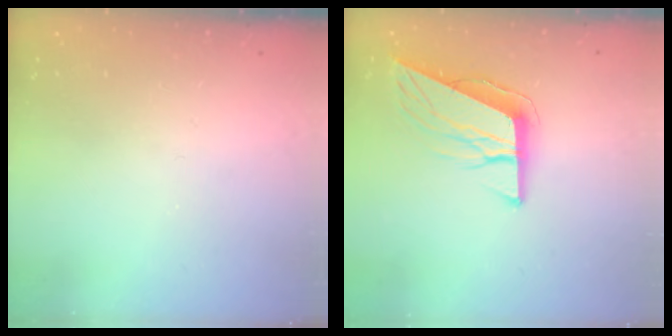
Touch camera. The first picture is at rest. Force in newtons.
{"total": 10.5, "press": 10.3, "slide": 1.7}